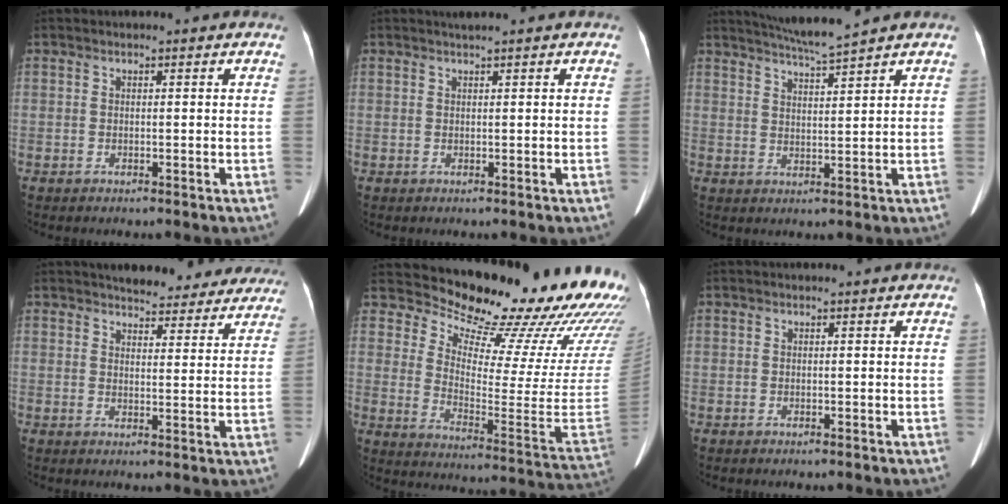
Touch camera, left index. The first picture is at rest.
{"total": 1.2, "force": [1.0, -0.3, 0.6], "torque": [-0.010, 0.004, 0.021]}
{"total": 6.0, "force": [5.4, -1.5, 2.2], "torque": [-0.043, -0.004, 0.099]}
{"total": 14.9, "force": [13.6, 4.4, 3.9], "torque": [-0.017, -0.005, 0.151]}
{"total": 25.4, "force": [23.8, 3.1, 8.4], "torque": [-0.142, -0.135, 0.294]}
{"total": 0.0}